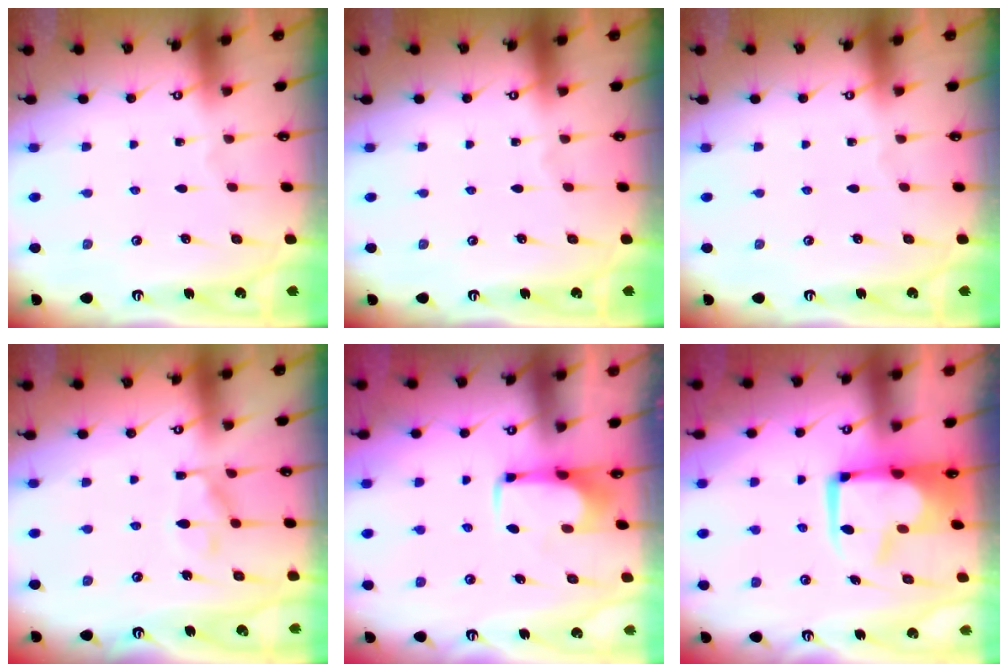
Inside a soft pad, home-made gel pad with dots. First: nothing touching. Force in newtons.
{"total": 0.0}
{"total": 0.0}
{"total": 9.0, "press": 9.0, "slide": 0.7}
{"total": 2.2, "press": 2.1, "slide": 0.4}
{"total": 7.4, "press": 7.1, "slide": 1.8}